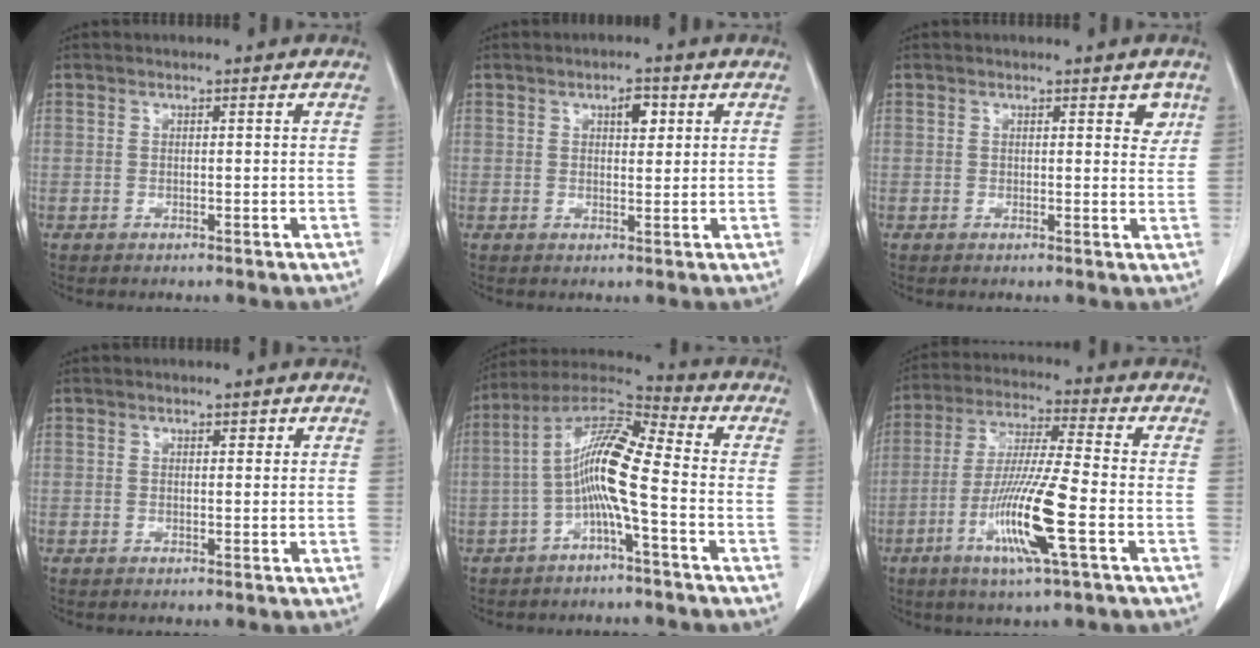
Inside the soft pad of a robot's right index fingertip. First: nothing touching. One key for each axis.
{"total": 2.9, "fx": 1.2, "fy": 1.3, "fz": 2.3, "tx": -0.034, "ty": 0.001, "tz": 0.018}
{"total": 2.6, "fx": 1.4, "fy": 1.3, "fz": 1.8, "tx": -0.011, "ty": -0.005, "tz": 0.014}
{"total": 0.7, "fx": 0.4, "fy": 0.4, "fz": 0.4, "tx": -0.003, "ty": -0.001, "tz": 0.004}
{"total": 10.4, "fx": -2.2, "fy": 0.7, "fz": 10.1, "tx": -0.196, "ty": 0.025, "tz": -0.051}
{"total": 13.0, "fx": -4.5, "fy": -0.1, "fz": 12.2, "tx": -0.243, "ty": -0.019, "tz": -0.088}